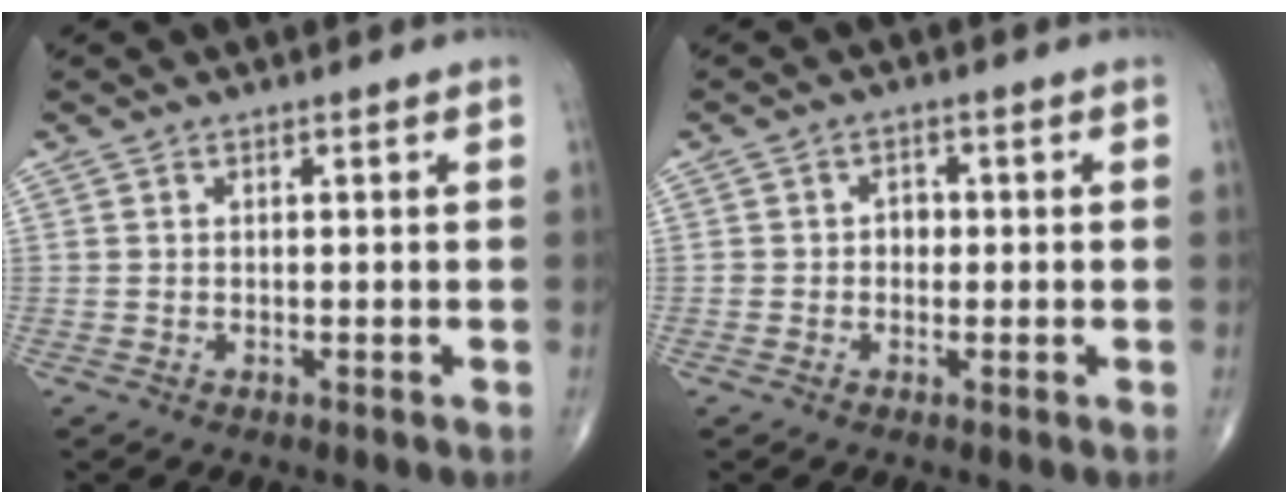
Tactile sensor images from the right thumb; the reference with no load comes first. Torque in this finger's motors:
{"motor_torque": [0.15, 0.40, 0.37, -0.09, 0.02]}